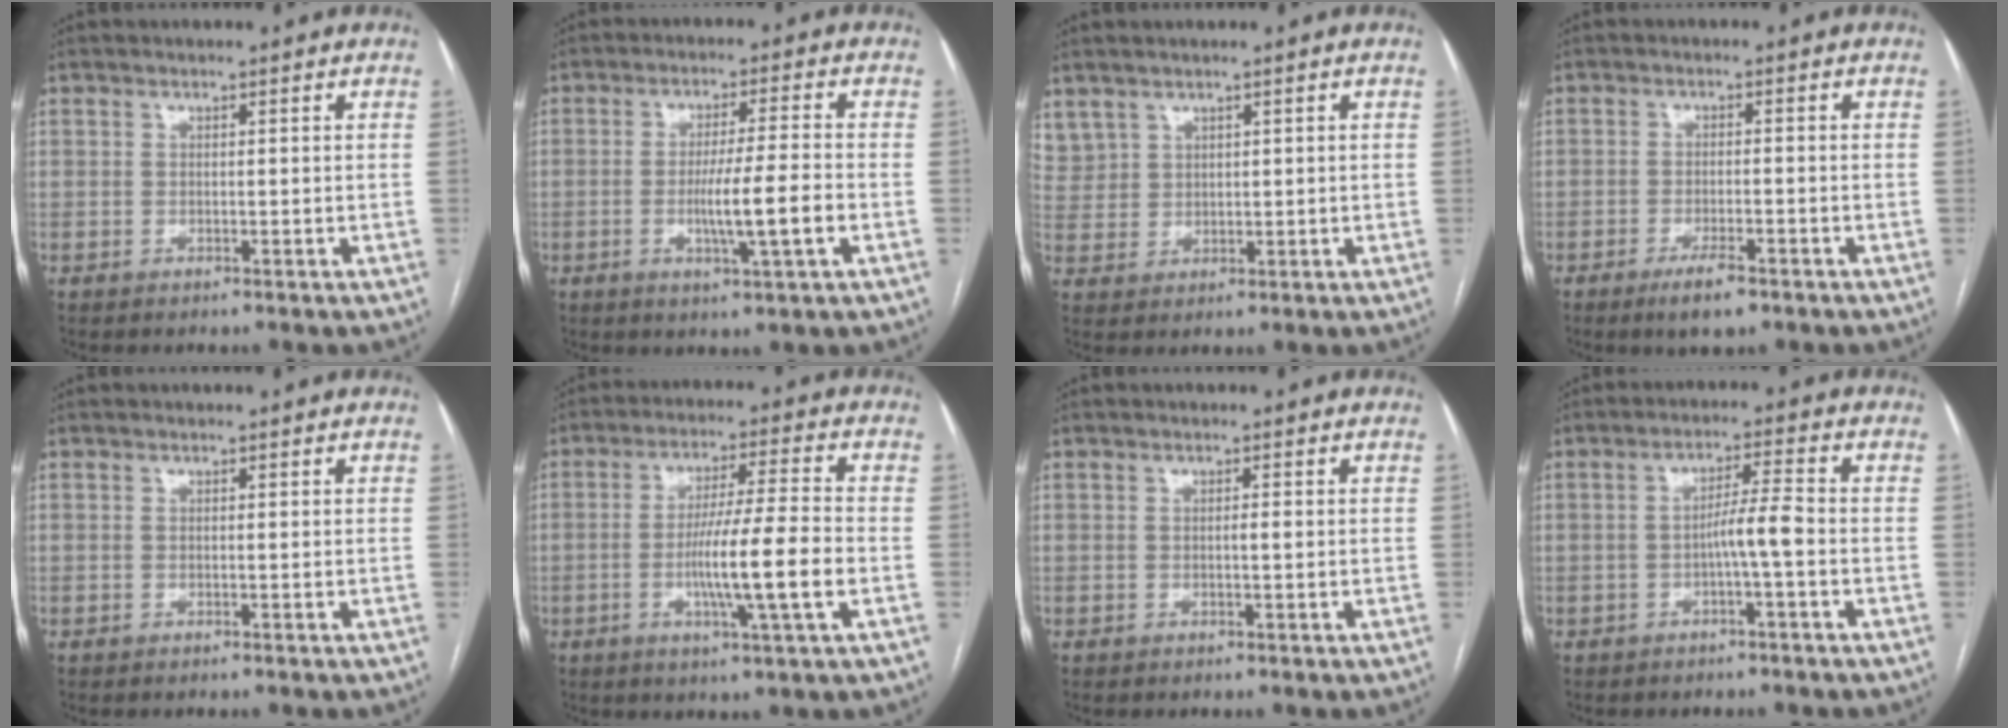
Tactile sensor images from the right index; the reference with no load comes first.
{"total": 8.1, "force": [-2.0, -0.3, 7.9], "torque": [-0.134, -0.009, -0.035]}
{"total": 5.8, "force": [3.9, 4.2, 1.0], "torque": [-0.027, 0.015, 0.091]}
{"total": 4.4, "force": [-2.8, 1.1, 3.1], "torque": [-0.058, -0.004, -0.044]}
{"total": 0.0}
{"total": 11.4, "force": [-2.6, -0.5, 11.0], "torque": [-0.197, -0.007, -0.051]}
{"total": 0.9, "force": [0.0, 0.1, 0.9], "torque": [-0.015, 0.000, 0.000]}
{"total": 4.4, "force": [-1.2, -0.2, 4.3], "torque": [-0.071, 0.007, -0.021]}